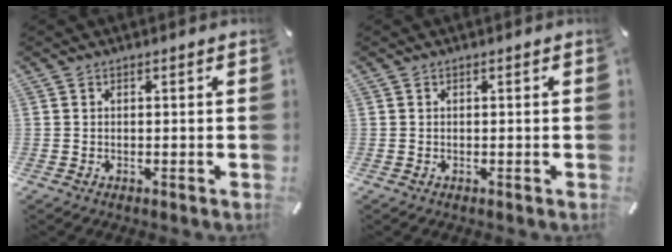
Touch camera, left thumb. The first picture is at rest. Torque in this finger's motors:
{"motor_torque": [0.03, 0.03, 0.00, 0.00, 0.00]}